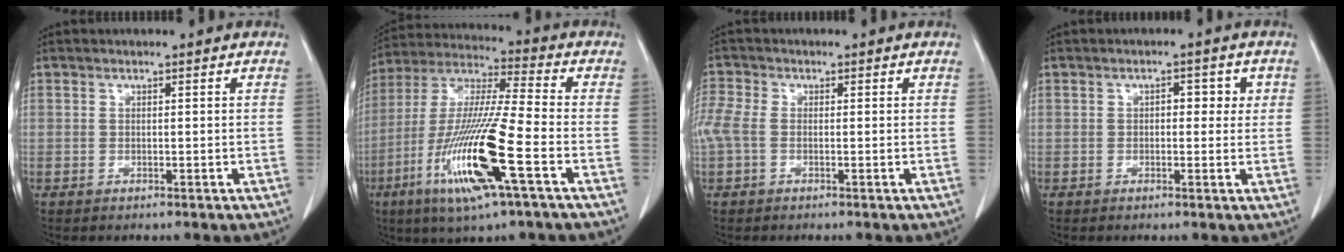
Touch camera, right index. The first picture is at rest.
{"total": 17.9, "force": [-6.7, 0.6, 16.6], "torque": [-0.347, -0.025, -0.129]}
{"total": 4.5, "force": [-0.3, 2.8, 3.5], "torque": [-0.114, 0.019, -0.006]}
{"total": 3.3, "force": [0.6, 1.8, 2.7], "torque": [-0.028, 0.010, 0.006]}